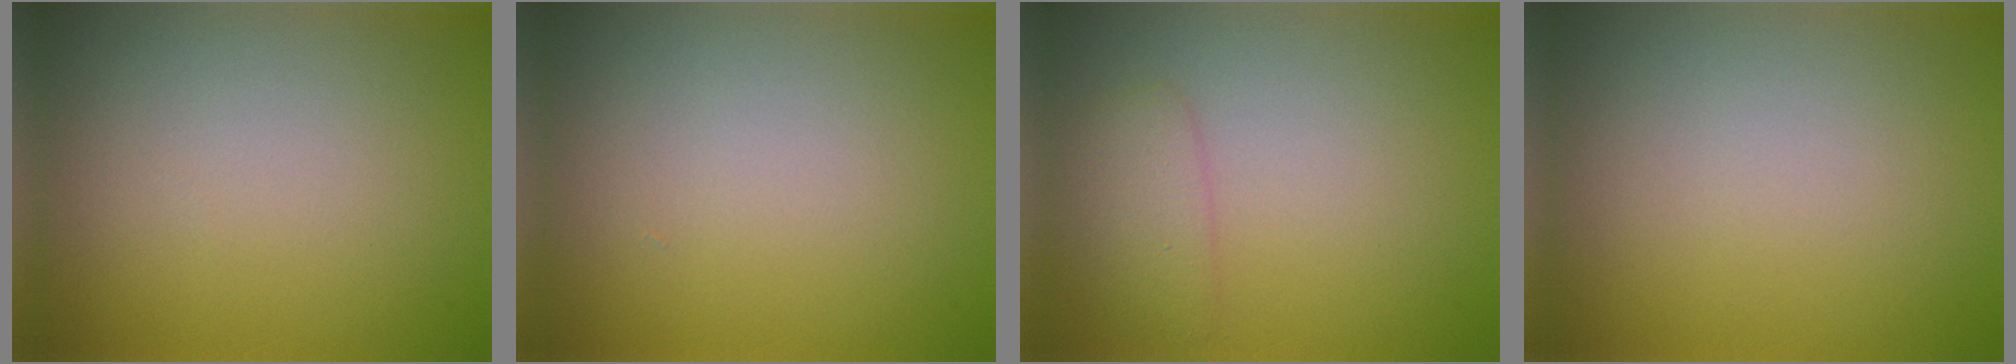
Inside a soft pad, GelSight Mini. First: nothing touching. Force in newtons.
{"total": 0.0}
{"total": 2.1, "press": 2.1, "slide": 0.1}
{"total": 0.0}